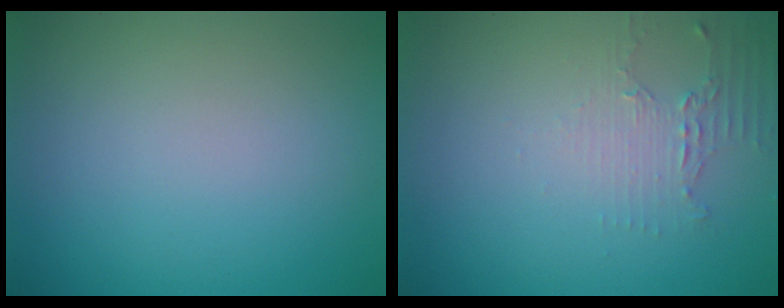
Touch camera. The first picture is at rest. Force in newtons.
{"total": 2.0, "press": 1.5, "slide": 1.3}